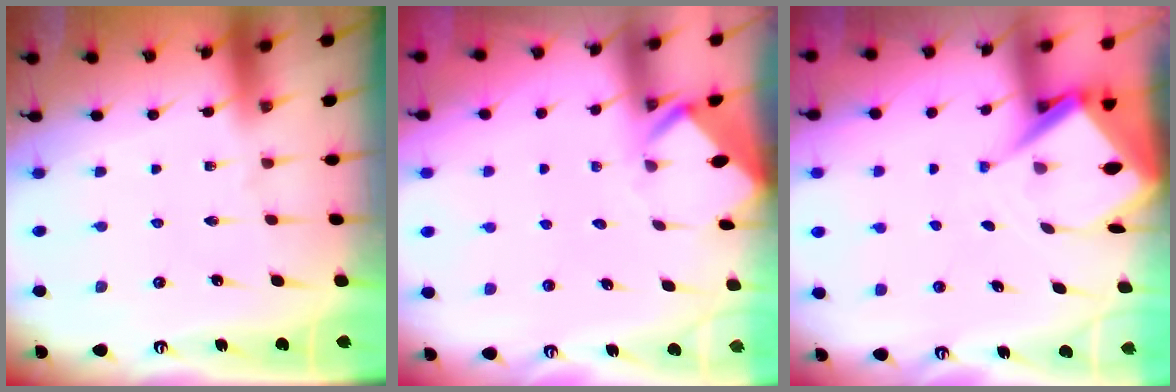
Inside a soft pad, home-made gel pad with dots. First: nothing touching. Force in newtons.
{"total": 3.5, "press": 3.5, "slide": 0.1}
{"total": 7.7, "press": 7.7, "slide": 0.7}